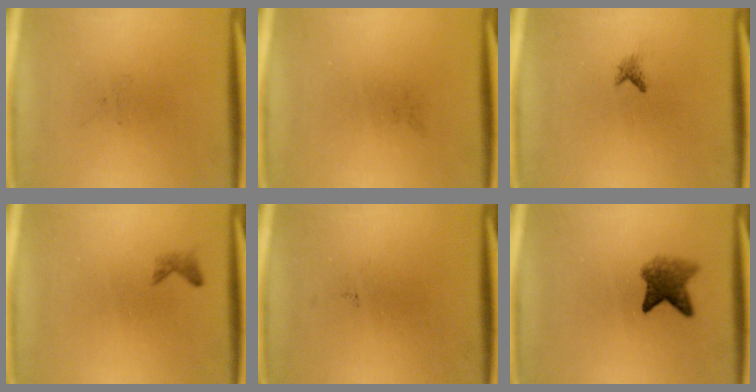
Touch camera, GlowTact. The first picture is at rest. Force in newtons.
{"total": 0.0}
{"total": 0.8}
{"total": 0.8}
{"total": 0.0}
{"total": 4.4}